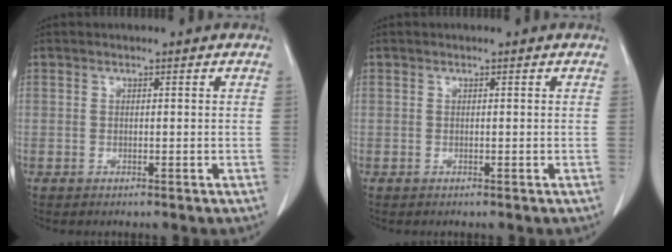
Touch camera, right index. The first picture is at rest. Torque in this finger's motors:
{"motor_torque": [-0.11, 0.06, -0.03, -0.01]}